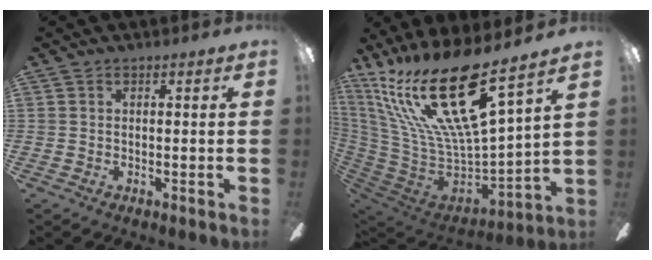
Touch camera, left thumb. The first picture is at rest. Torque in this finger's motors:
{"motor_torque": [2.60, 2.38, 1.28, -1.49, 0.26]}